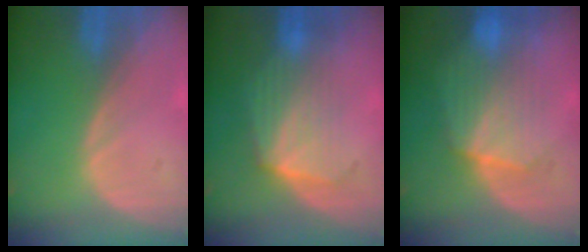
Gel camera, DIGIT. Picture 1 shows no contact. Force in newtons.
{"total": 7.2, "press": 6.5, "slide": 3.0}
{"total": 7.3, "press": 7.3, "slide": 0.2}